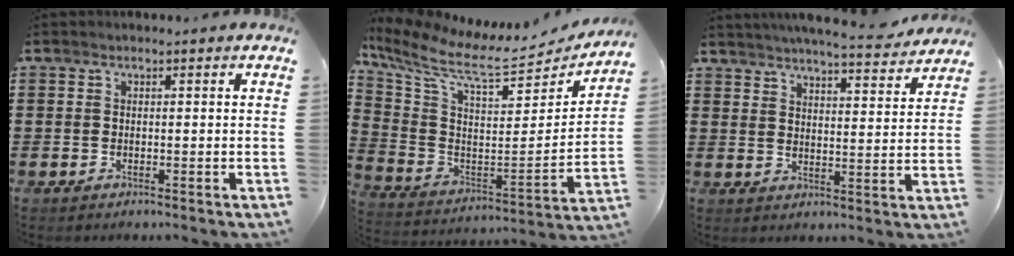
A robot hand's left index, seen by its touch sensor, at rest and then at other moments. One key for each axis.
{"total": 8.6, "fx": 7.2, "fy": 1.4, "fz": 4.6, "tx": -0.124, "ty": -0.066, "tz": 0.115}
{"total": 5.4, "fx": 5.1, "fy": -0.4, "fz": 1.6, "tx": -0.043, "ty": -0.034, "tz": 0.086}